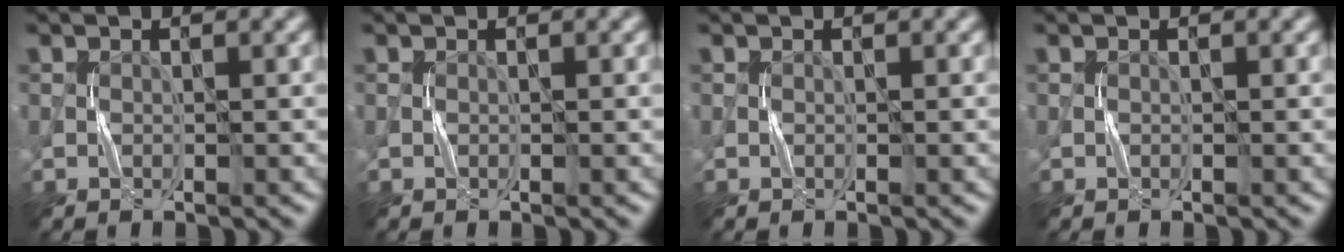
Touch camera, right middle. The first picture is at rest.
{"total": 0.0}
{"total": 0.0}
{"total": 0.0}